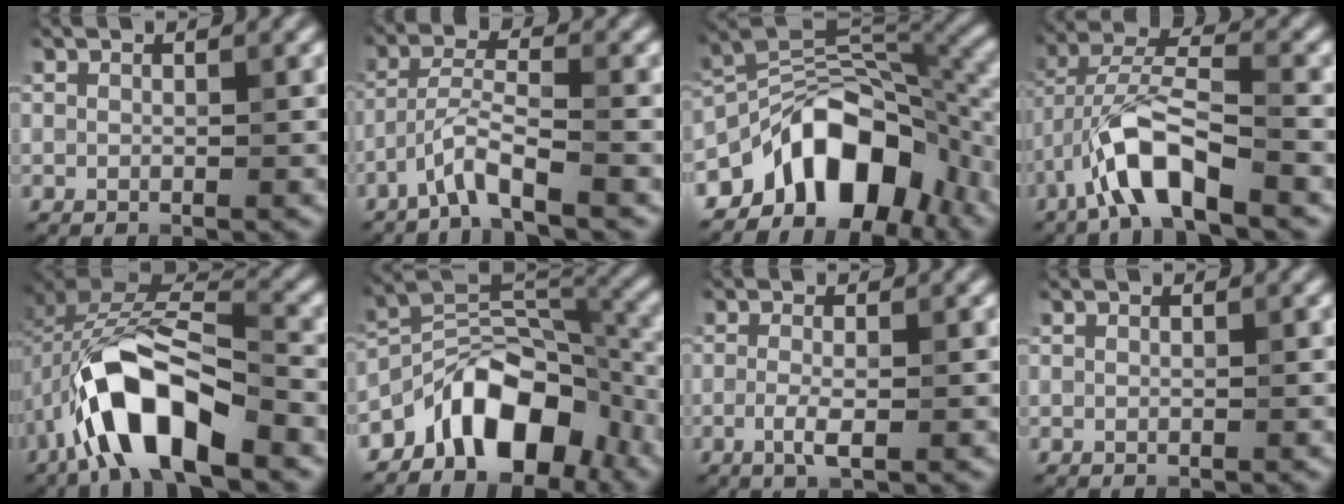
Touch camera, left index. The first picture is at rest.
{"total": 3.4, "force": [-2.4, 0.2, 2.4], "torque": [-0.047, 0.012, -0.056]}
{"total": 11.2, "force": [-6.1, 6.2, 7.1], "torque": [-0.093, 0.008, -0.112]}
{"total": 7.0, "force": [-3.7, 2.1, 5.6], "torque": [-0.107, 0.013, -0.072]}
{"total": 10.3, "force": [-4.0, 4.6, 8.3], "torque": [-0.160, 0.017, -0.075]}
{"total": 8.5, "force": [-5.0, 4.5, 5.3], "torque": [-0.058, 0.009, -0.090]}
{"total": 2.0, "force": [-0.6, 0.4, 1.9], "torque": [-0.040, -0.003, -0.015]}
{"total": 0.0}